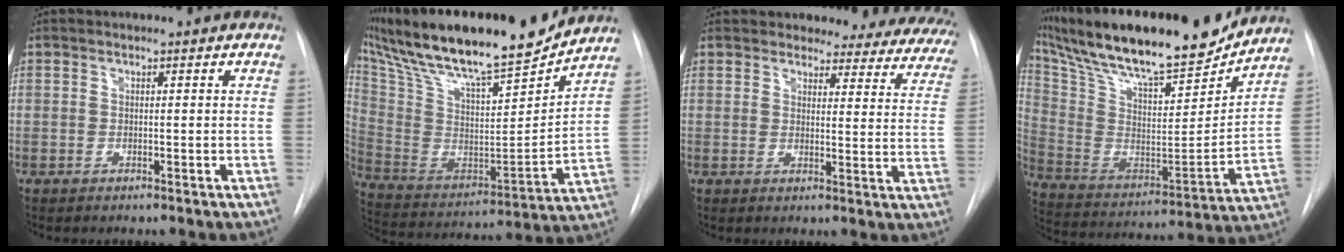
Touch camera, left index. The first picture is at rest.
{"total": 25.0, "force": [20.8, 3.6, 13.5], "torque": [-0.261, -0.012, 0.344]}
{"total": 19.2, "force": [17.9, 6.0, 3.7], "torque": [-0.020, -0.071, 0.179]}
{"total": 26.9, "force": [22.4, 5.3, 14.1], "torque": [-0.267, -0.017, 0.353]}